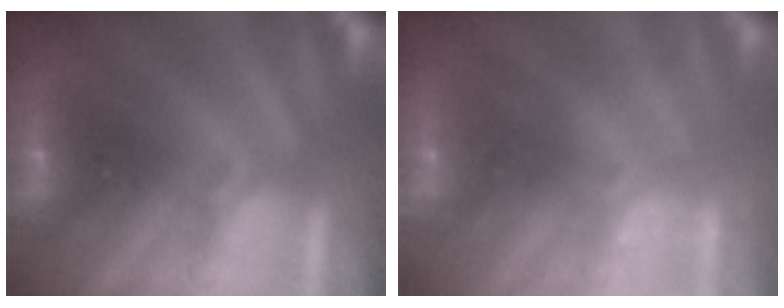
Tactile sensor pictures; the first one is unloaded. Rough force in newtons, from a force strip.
{"total": 2.4}